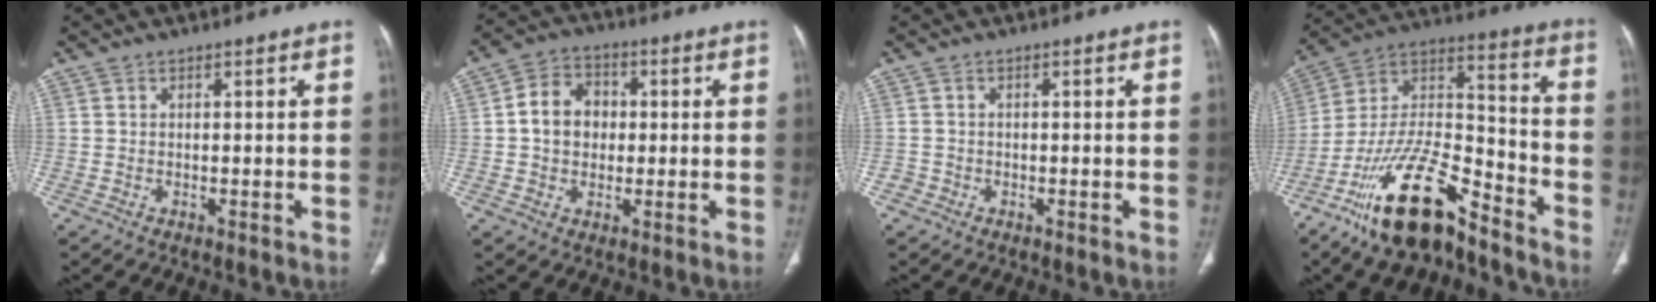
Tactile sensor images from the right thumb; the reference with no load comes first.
{"total": 8.4, "force": [0.4, 6.8, 4.9], "torque": [-0.061, 0.017, -0.001]}
{"total": 1.3, "force": [-0.8, 1.0, -0.1], "torque": [0.006, 0.006, -0.022]}
{"total": 19.9, "force": [-14.1, 6.7, 12.3], "torque": [-0.219, 0.085, -0.255]}